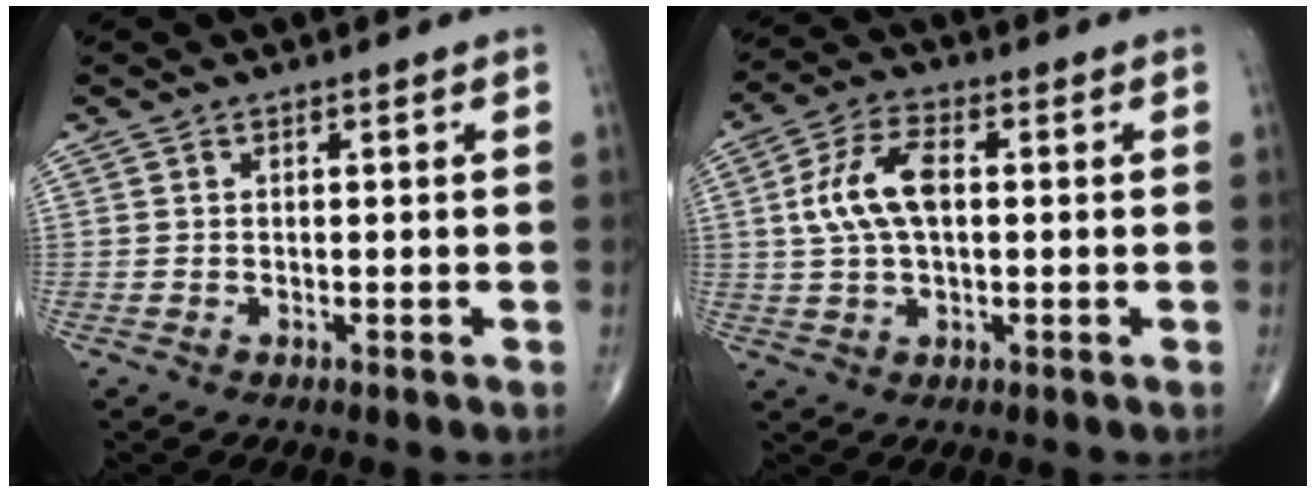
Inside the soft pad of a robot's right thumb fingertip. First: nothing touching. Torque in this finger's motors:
{"motor_torque": [-0.38, 0.75, 0.87, 0.28, 0.10]}